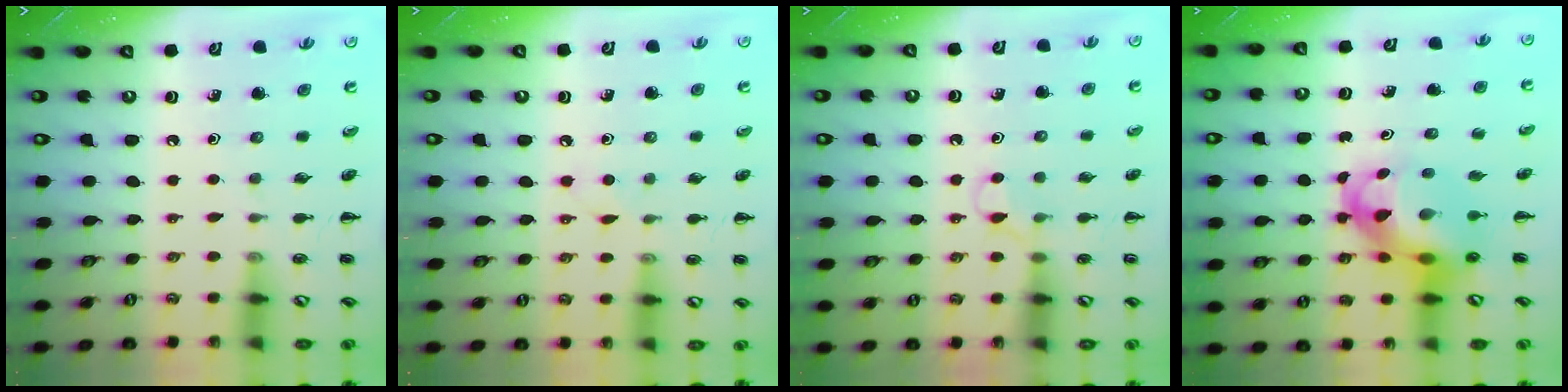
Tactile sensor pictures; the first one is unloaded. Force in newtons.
{"total": 2.9, "press": 2.8, "slide": 1.0}
{"total": 3.6, "press": 3.4, "slide": 1.1}
{"total": 9.7, "press": 9.3, "slide": 2.8}